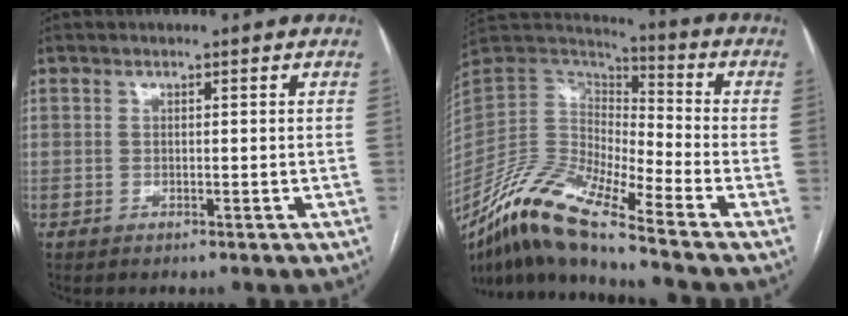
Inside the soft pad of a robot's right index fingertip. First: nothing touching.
{"total": 15.5, "force": [-11.2, 1.5, 10.6], "torque": [-0.216, -0.002, -0.215]}